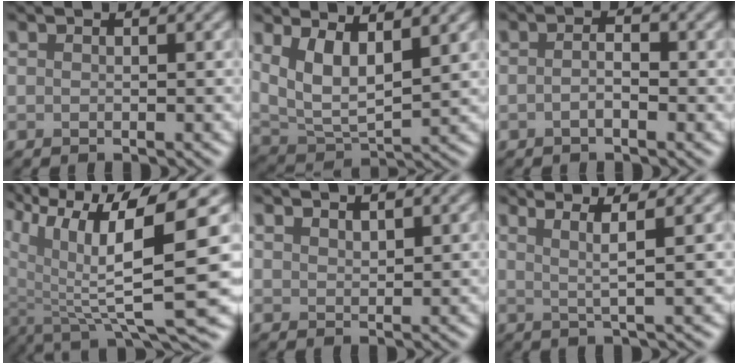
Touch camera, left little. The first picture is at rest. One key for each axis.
{"total": 5.6, "fx": 2.6, "fy": 2.2, "fz": 4.4, "tx": -0.096, "ty": -0.011, "tz": 0.055}
{"total": 1.4, "fx": -0.5, "fy": 0.4, "fz": 1.2, "tx": -0.025, "ty": 0.000, "tz": -0.013}
{"total": 10.8, "fx": 3.4, "fy": 4.2, "fz": 9.4, "tx": -0.198, "ty": -0.013, "tz": 0.074}
{"total": 1.6, "fx": 1.4, "fy": 0.4, "fz": 0.6, "tx": -0.013, "ty": -0.001, "tz": 0.028}
{"total": 3.5, "fx": 1.9, "fy": 0.4, "fz": 2.9, "tx": -0.054, "ty": 0.003, "tz": 0.031}